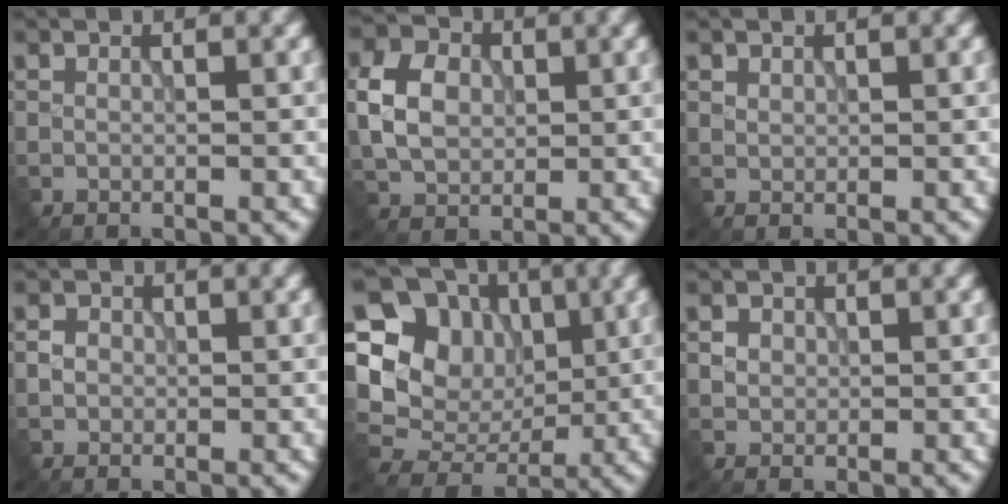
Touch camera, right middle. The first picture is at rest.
{"total": 5.2, "force": [0.4, 4.1, 3.2], "torque": [-0.069, 0.010, 0.002]}
{"total": 0.7, "force": [0.5, 0.5, 0.0], "torque": [-0.002, -0.002, 0.012]}
{"total": 1.2, "force": [0.0, 1.2, 0.3], "torque": [-0.003, -0.002, -0.002]}
{"total": 10.5, "force": [2.0, 9.1, 4.9], "torque": [-0.103, 0.010, 0.024]}
{"total": 1.4, "force": [0.4, 1.3, 0.4], "torque": [-0.006, -0.006, 0.015]}